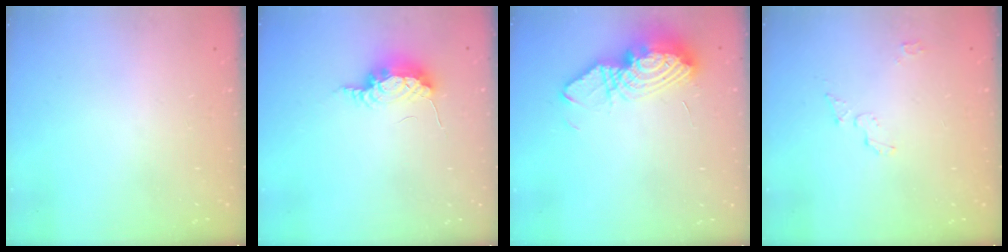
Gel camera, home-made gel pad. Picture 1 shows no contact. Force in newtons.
{"total": 7.6, "press": 7.3, "slide": 1.9}
{"total": 12.7, "press": 12.7, "slide": 1.3}
{"total": 4.6, "press": 4.6, "slide": 0.4}